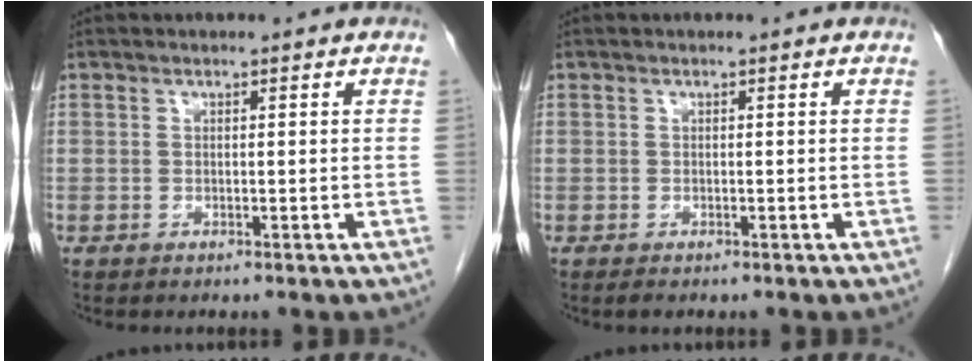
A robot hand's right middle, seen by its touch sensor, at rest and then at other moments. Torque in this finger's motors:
{"motor_torque": [0.11, -0.12, -0.11, -0.02]}